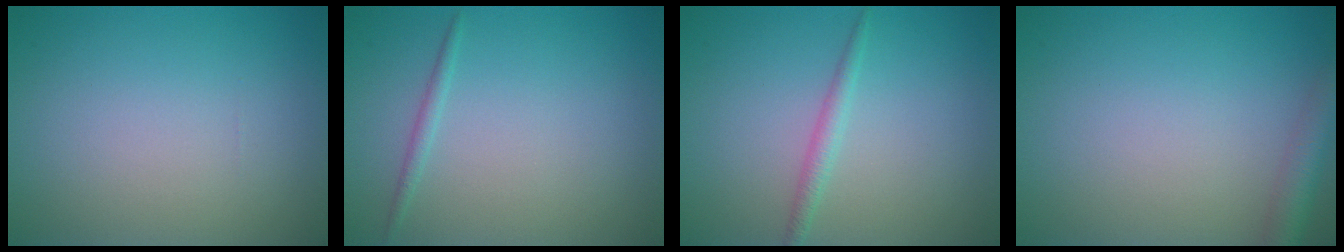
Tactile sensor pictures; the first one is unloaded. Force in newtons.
{"total": 0.9, "press": 0.9, "slide": 0.0}
{"total": 1.4, "press": 1.4, "slide": 0.1}
{"total": 2.9, "press": 2.9, "slide": 0.1}